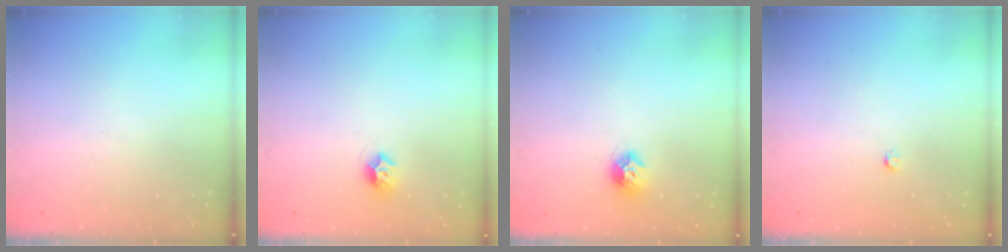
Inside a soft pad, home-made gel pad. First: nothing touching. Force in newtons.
{"total": 7.4, "press": 7.4, "slide": 0.1}
{"total": 7.6, "press": 7.6, "slide": 0.2}
{"total": 2.4, "press": 2.4, "slide": 0.3}